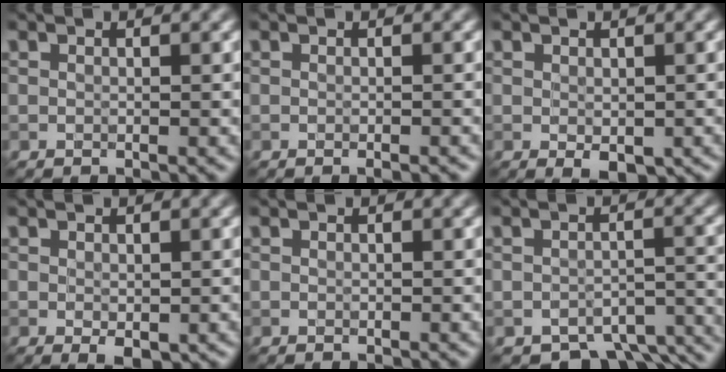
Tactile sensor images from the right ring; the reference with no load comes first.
{"total": 0.8, "force": [-0.5, 0.1, 0.6], "torque": [-0.009, -0.005, -0.007]}
{"total": 2.2, "force": [-0.7, 1.2, 1.8], "torque": [-0.028, -0.011, -0.002]}
{"total": 1.6, "force": [-0.4, 0.8, 1.3], "torque": [-0.024, -0.008, 0.001]}
{"total": 0.0}
{"total": 5.7, "force": [-4.6, 2.6, 2.3], "torque": [-0.018, -0.027, -0.056]}